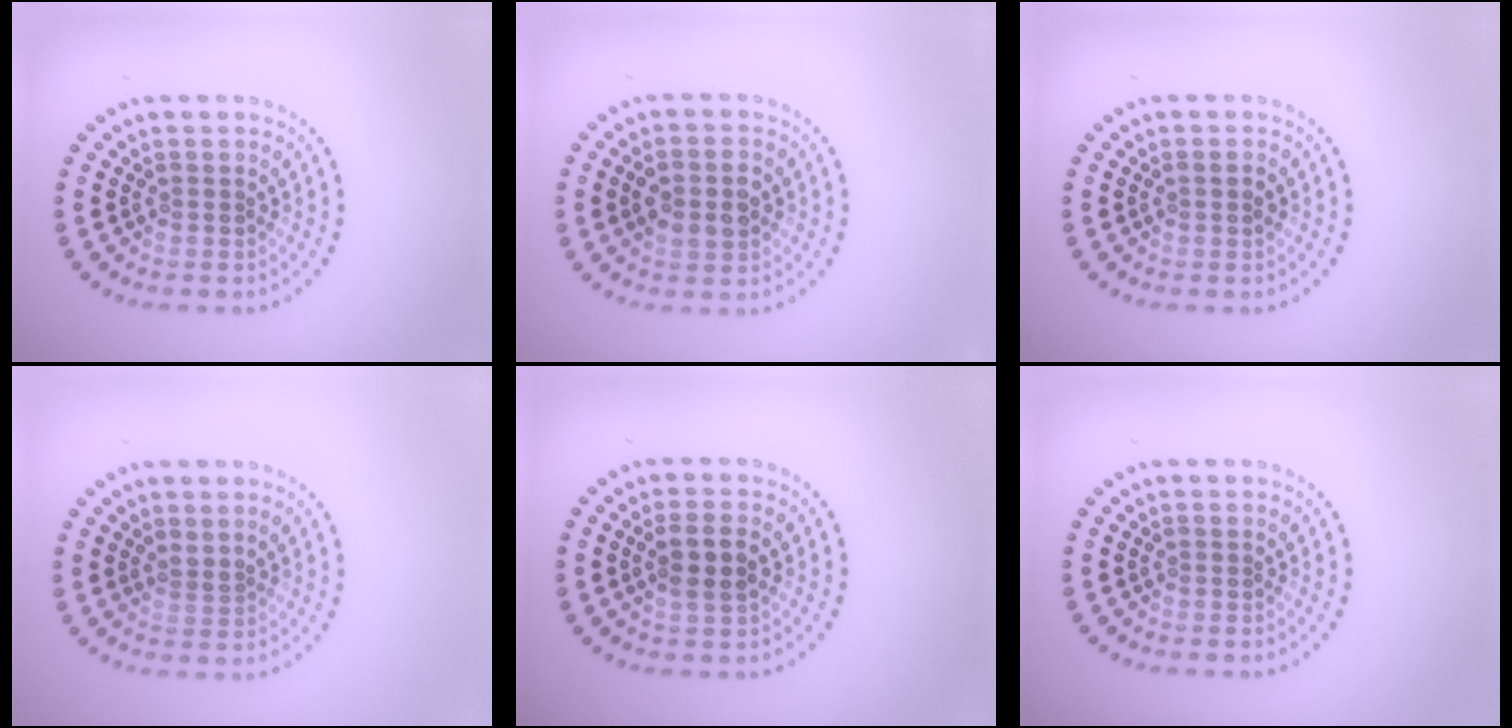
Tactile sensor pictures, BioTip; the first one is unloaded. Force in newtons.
{"total": 3.5, "press": 3.5, "slide": 0.1}
{"total": 1.0, "press": 1.0, "slide": 0.3}
{"total": 0.7, "press": 0.3, "slide": 0.6}
{"total": 2.7, "press": 2.6, "slide": 0.9}
{"total": 0.0}